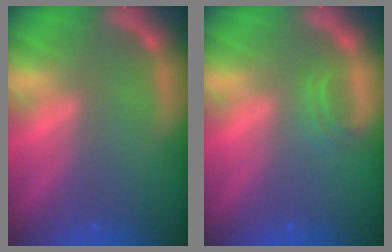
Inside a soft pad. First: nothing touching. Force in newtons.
{"total": 1.4}